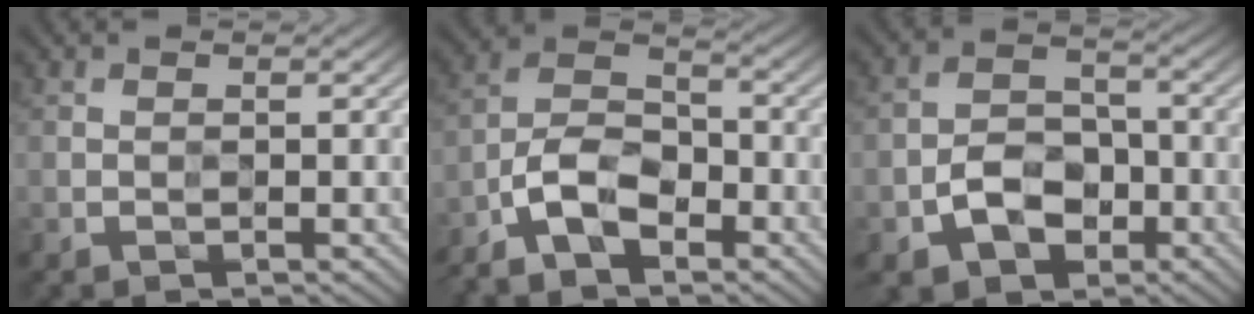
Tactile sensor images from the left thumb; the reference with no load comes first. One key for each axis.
{"total": 8.7, "fx": -5.6, "fy": 3.9, "fz": 5.4, "tx": -0.104, "ty": -0.001, "tz": -0.124}
{"total": 6.9, "fx": -3.0, "fy": 4.8, "fz": 4.0, "tx": -0.074, "ty": -0.002, "tz": -0.060}